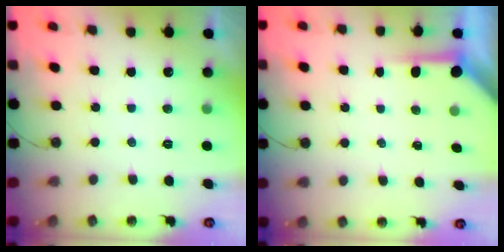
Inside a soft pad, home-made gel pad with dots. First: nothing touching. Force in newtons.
{"total": 3.9, "press": 3.9, "slide": 0.3}